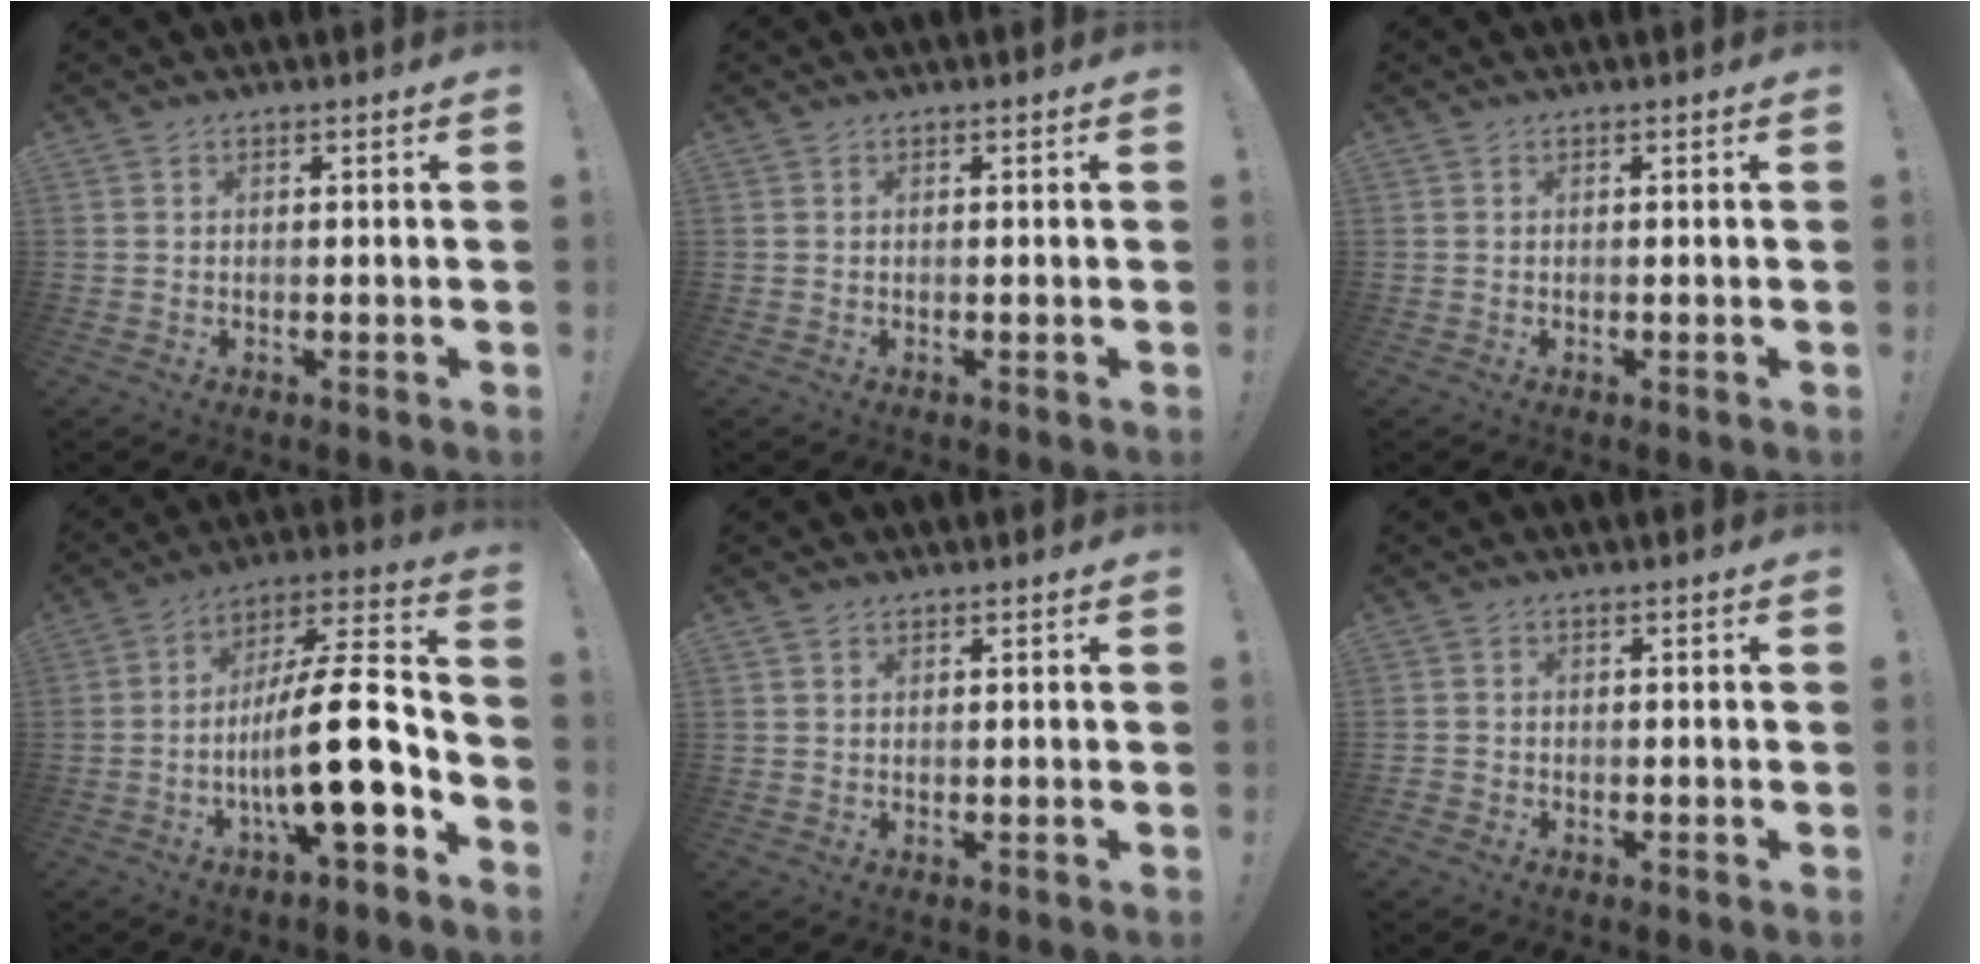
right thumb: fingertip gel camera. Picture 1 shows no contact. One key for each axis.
{"total": 0.0}
{"total": 0.0}
{"total": 21.5, "fx": -5.0, "fy": 6.1, "fz": 20.0, "tx": -0.346, "ty": 0.017, "tz": -0.085}
{"total": 0.8, "fx": 0.7, "fy": 0.2, "fz": 0.1, "tx": 0.003, "ty": -0.004, "tz": 0.014}
{"total": 1.0, "fx": -0.5, "fy": 0.8, "fz": 0.2, "tx": -0.002, "ty": 0.004, "tz": -0.010}